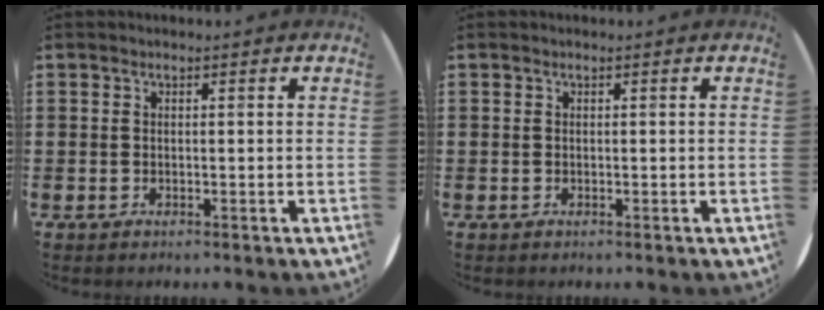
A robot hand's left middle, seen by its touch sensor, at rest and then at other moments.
{"total": 0.0}